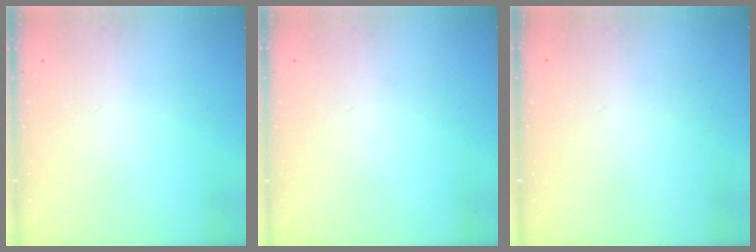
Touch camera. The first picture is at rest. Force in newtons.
{"total": 0.0}
{"total": 0.8, "press": 0.5, "slide": 0.6}